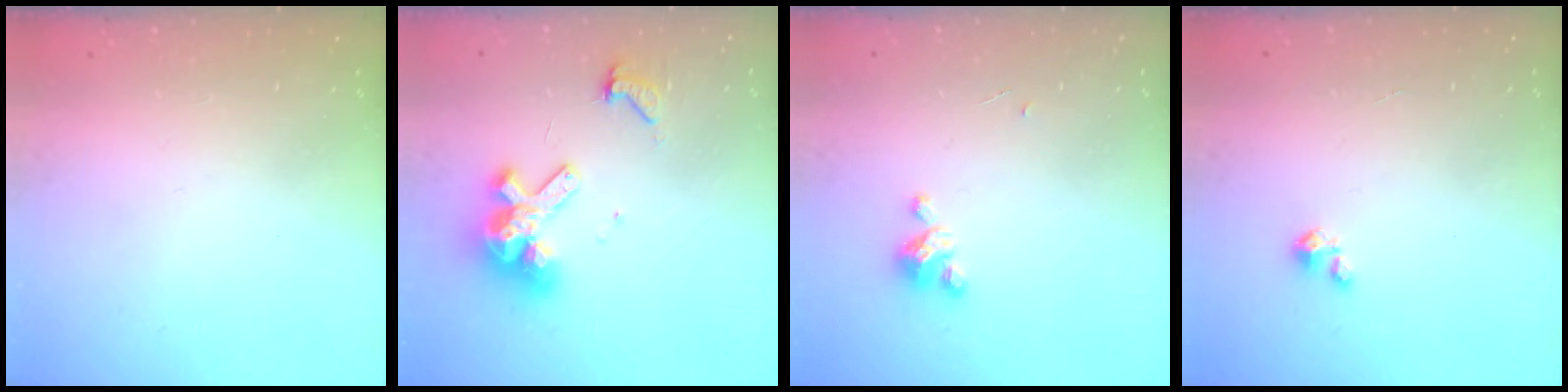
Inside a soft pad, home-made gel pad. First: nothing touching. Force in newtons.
{"total": 11.4, "press": 11.4, "slide": 1.4}
{"total": 3.9, "press": 3.9, "slide": 0.2}
{"total": 1.8, "press": 1.8, "slide": 0.1}